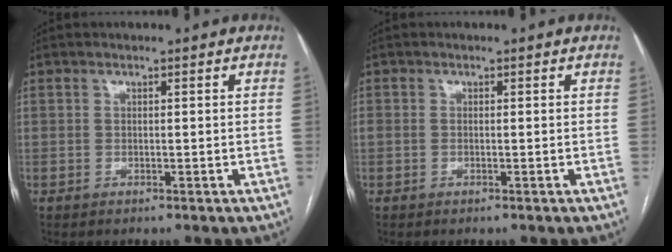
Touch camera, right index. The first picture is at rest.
{"total": 0.9, "force": [-0.1, 0.7, 0.6], "torque": [-0.019, 0.009, 0.004]}